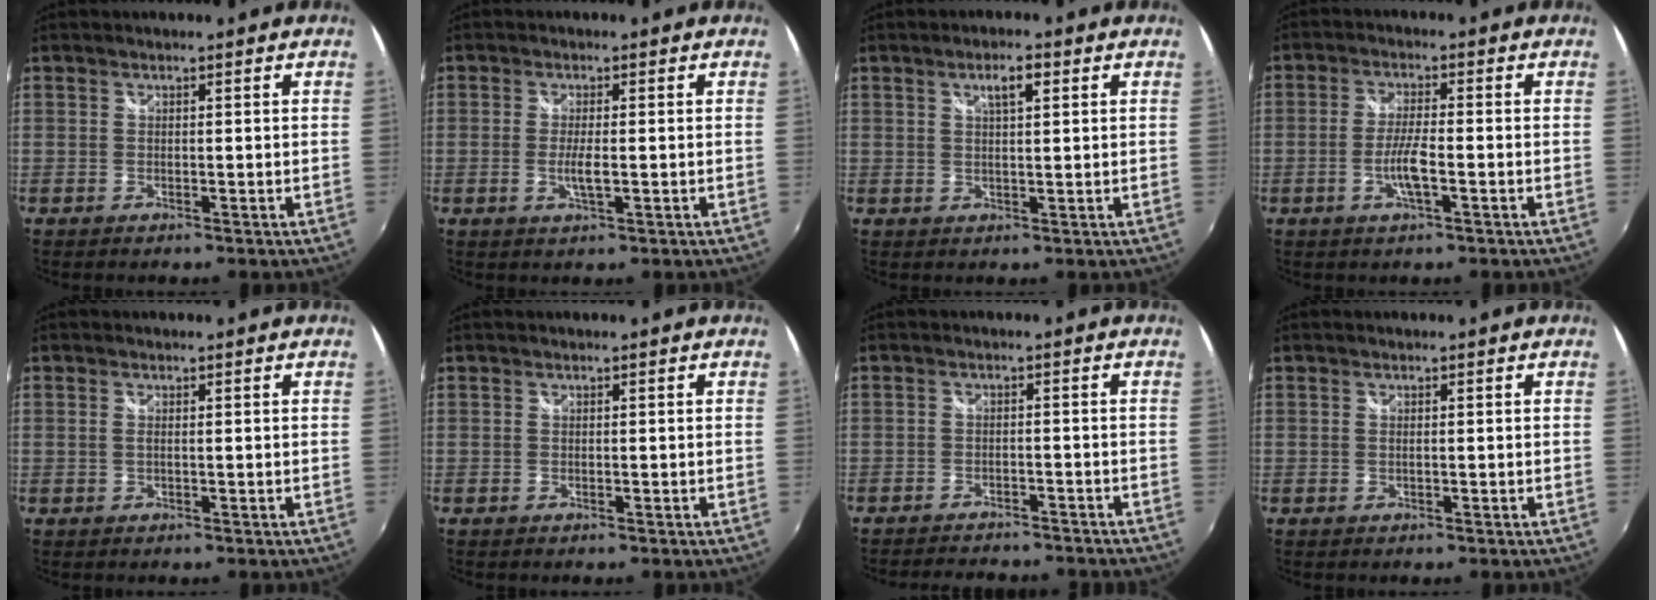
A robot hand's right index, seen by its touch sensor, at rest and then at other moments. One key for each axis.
{"total": 3.1, "fx": -0.6, "fy": 0.5, "fz": 3.0, "tx": -0.059, "ty": -0.007, "tz": -0.011}
{"total": 3.4, "fx": 1.6, "fy": 1.0, "fz": 2.8, "tx": -0.046, "ty": 0.005, "tz": 0.028}
{"total": 5.1, "fx": -1.8, "fy": 0.6, "fz": 4.7, "tx": -0.096, "ty": -0.003, "tz": -0.035}
{"total": 0.7, "fx": 0.1, "fy": 0.1, "fz": 0.6, "tx": -0.015, "ty": 0.000, "tz": -0.001}
{"total": 0.0}
{"total": 10.1, "fx": -9.0, "fy": 2.4, "fz": 3.9, "tx": -0.088, "ty": -0.017, "tz": -0.128}
{"total": 0.0}